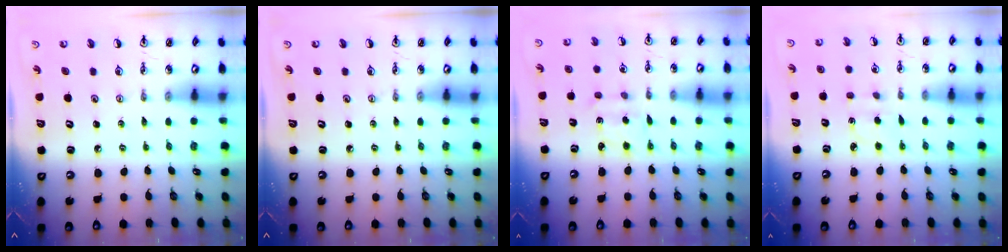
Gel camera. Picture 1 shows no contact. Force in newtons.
{"total": 0.0}
{"total": 1.9, "press": 1.8, "slide": 0.6}
{"total": 1.6, "press": 1.5, "slide": 0.5}